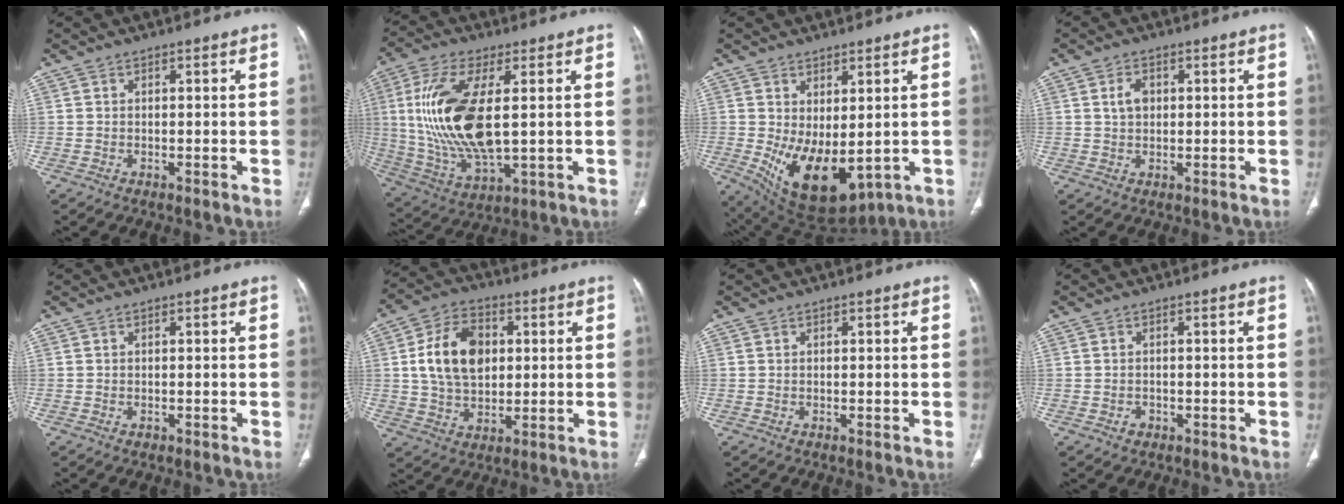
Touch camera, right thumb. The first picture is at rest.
{"total": 18.9, "force": [2.1, 7.9, 17.1], "torque": [-0.362, -0.016, 0.049]}
{"total": 12.6, "force": [-1.1, 6.5, 10.7], "torque": [-0.168, -0.021, 0.015]}
{"total": 3.4, "force": [0.8, 2.4, 2.3], "torque": [-0.039, 0.002, 0.015]}
{"total": 0.5, "force": [-0.3, 0.4, 0.3], "torque": [-0.005, 0.000, -0.002]}
{"total": 13.7, "force": [2.2, 9.4, 9.8], "torque": [-0.151, 0.003, 0.038]}
{"total": 0.0}
{"total": 1.4, "force": [-0.6, 1.1, 0.5], "torque": [-0.008, 0.006, -0.006]}